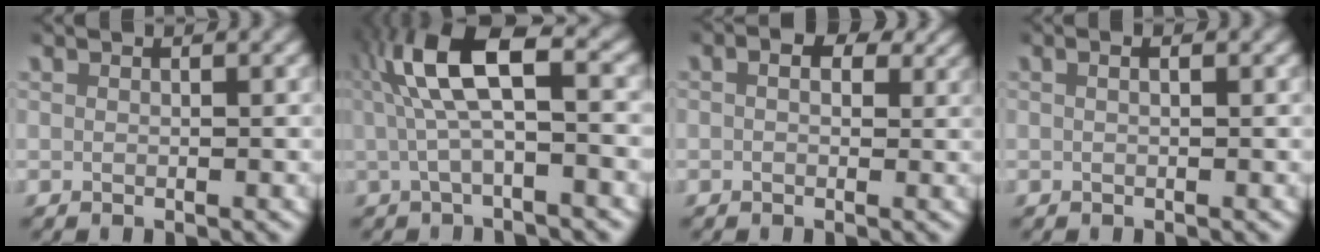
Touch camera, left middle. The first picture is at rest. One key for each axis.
{"total": 7.8, "fx": 1.1, "fy": 3.2, "fz": 7.1, "tx": -0.138, "ty": 0.017, "tz": 0.008}
{"total": 2.5, "fx": 1.3, "fy": 1.4, "fz": 1.6, "tx": -0.015, "ty": 0.002, "tz": 0.014}
{"total": 0.6, "fx": 0.0, "fy": 0.1, "fz": 0.6, "tx": -0.009, "ty": 0.004, "tz": -0.002}